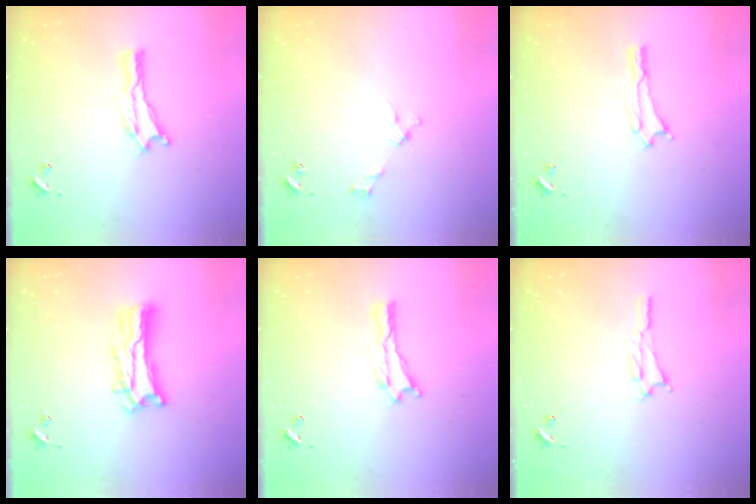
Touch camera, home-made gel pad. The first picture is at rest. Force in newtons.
{"total": 2.7, "press": 2.6, "slide": 0.3}
{"total": 0.0}
{"total": 7.3, "press": 7.3, "slide": 0.7}
{"total": 0.0}
{"total": 1.1, "press": 1.1, "slide": 0.2}